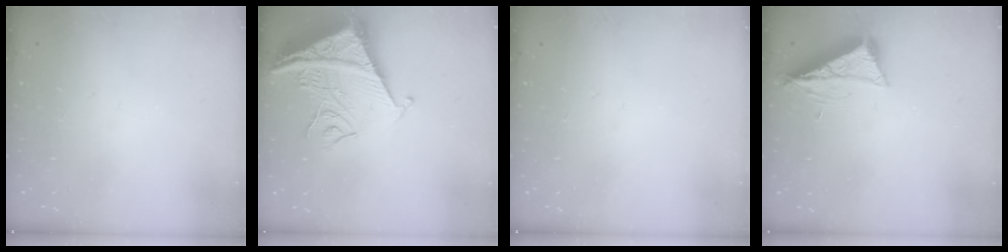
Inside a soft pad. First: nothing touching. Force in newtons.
{"total": 11.9, "press": 11.8, "slide": 1.2}
{"total": 0.0}
{"total": 7.7, "press": 7.6, "slide": 0.8}